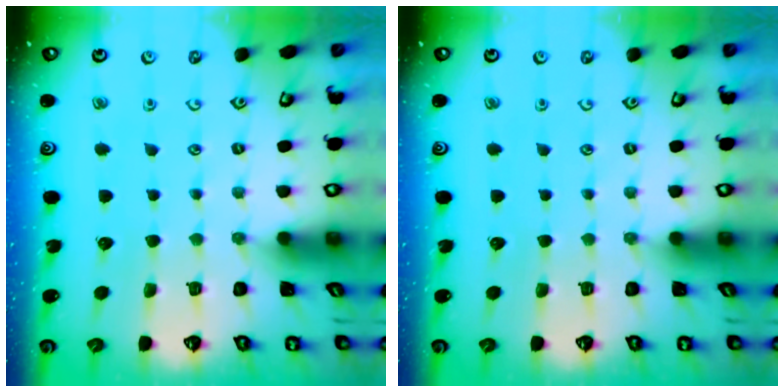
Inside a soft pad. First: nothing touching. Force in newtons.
{"total": 0.0}